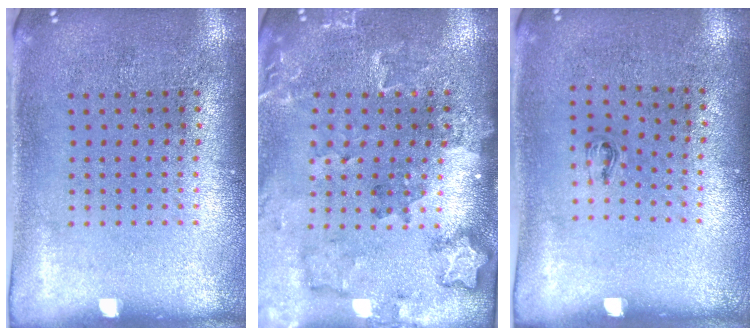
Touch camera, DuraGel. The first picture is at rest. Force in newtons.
{"total": 1.8, "press": 1.8, "slide": 0.2}
{"total": 0.6, "press": 0.2, "slide": 0.5}